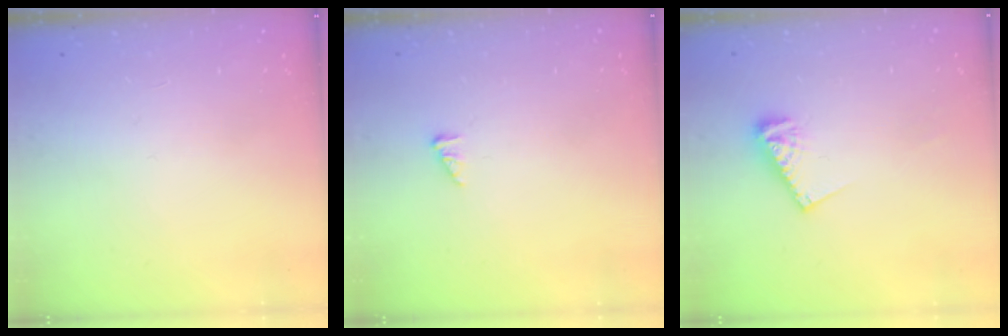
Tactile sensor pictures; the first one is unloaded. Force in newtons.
{"total": 1.2, "press": 1.1, "slide": 0.1}
{"total": 7.7, "press": 7.7, "slide": 0.8}